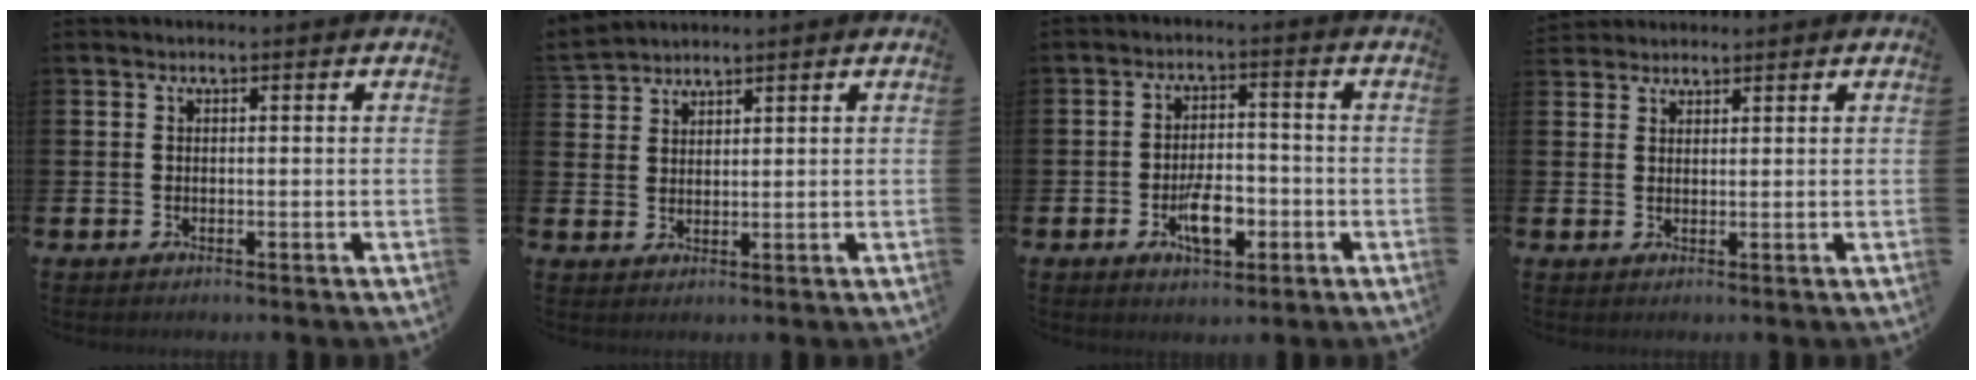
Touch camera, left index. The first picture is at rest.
{"total": 3.0, "force": [3.0, 0.3, -0.5], "torque": [0.002, -0.013, 0.058]}
{"total": 5.6, "force": [-2.1, 2.8, 4.5], "torque": [-0.069, 0.004, -0.039]}
{"total": 2.2, "force": [2.1, 0.7, -0.4], "torque": [0.001, -0.001, 0.041]}